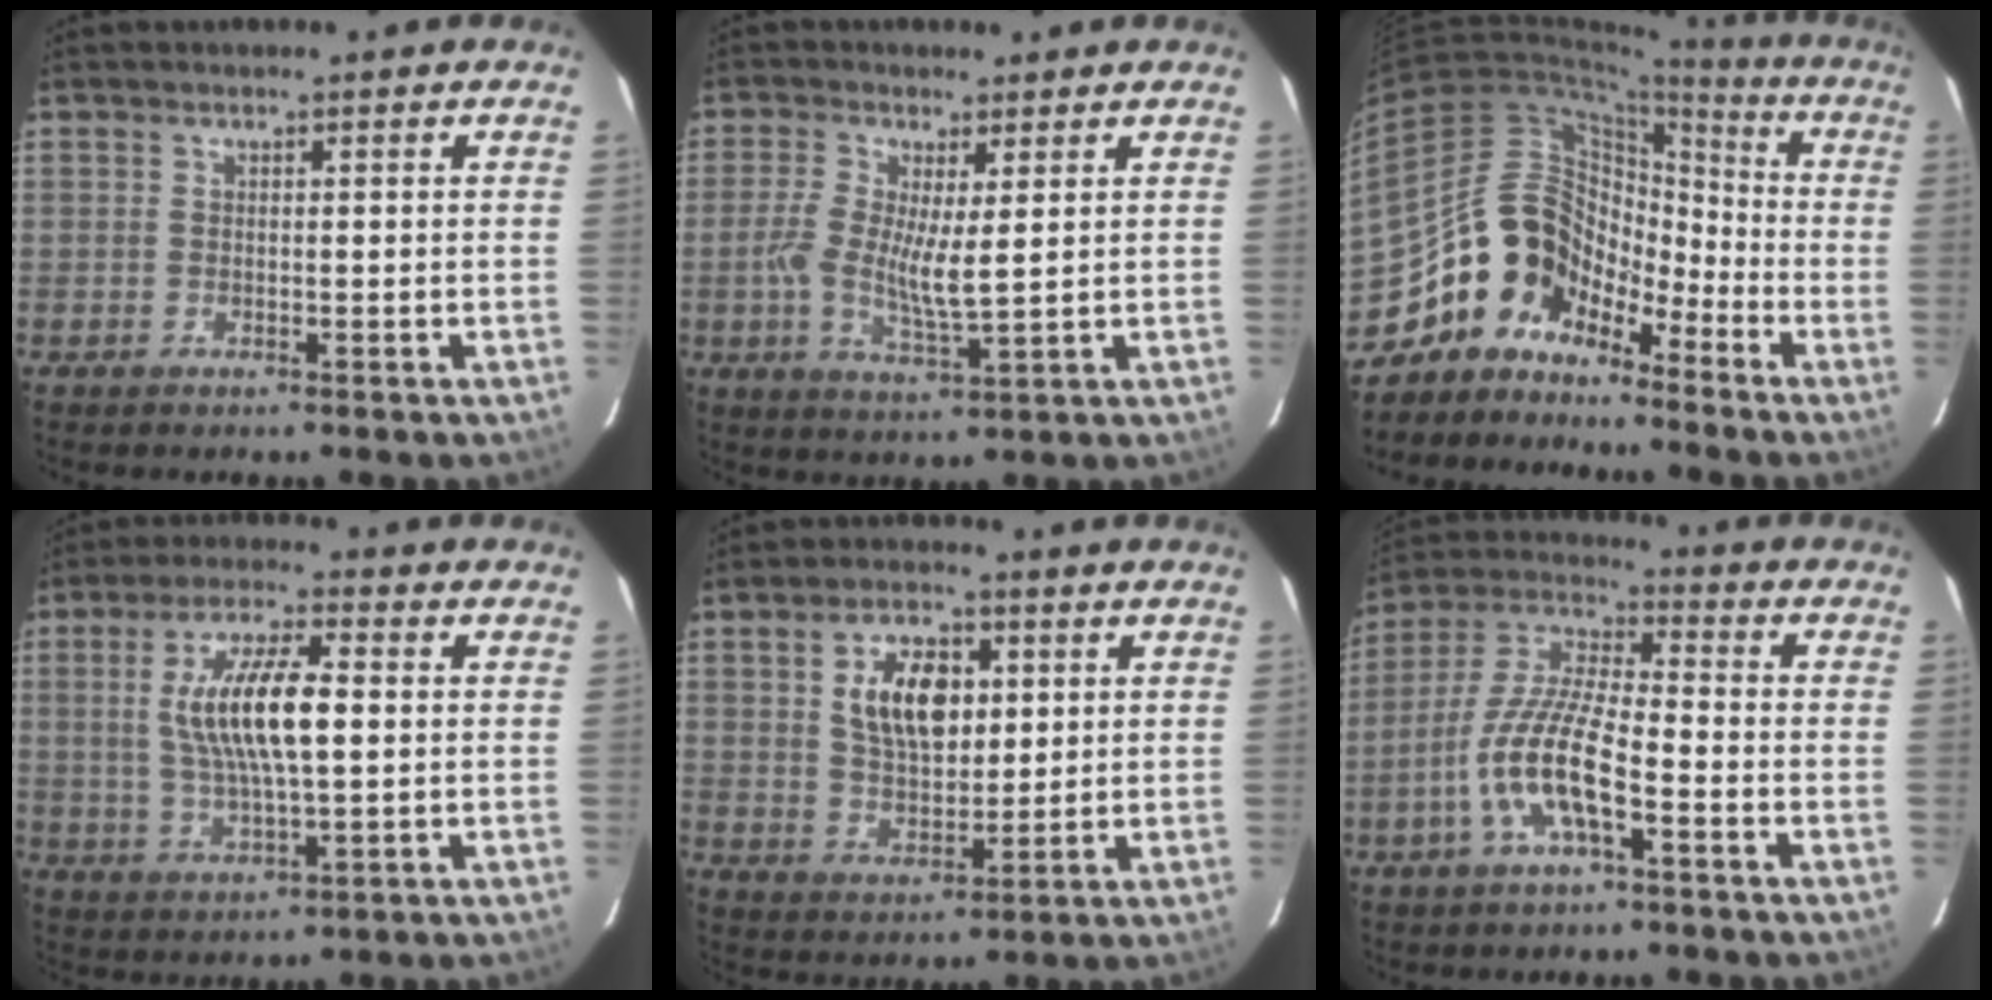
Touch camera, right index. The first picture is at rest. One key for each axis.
{"total": 7.0, "fx": 0.6, "fy": 1.9, "fz": 6.7, "tx": -0.145, "ty": -0.005, "tz": 0.007}
{"total": 11.4, "fx": -8.6, "fy": 7.1, "fz": 2.6, "tx": -0.041, "ty": 0.039, "tz": -0.171}
{"total": 12.0, "fx": 1.3, "fy": 3.2, "fz": 11.5, "tx": -0.224, "ty": 0.004, "tz": 0.029}
{"total": 10.5, "fx": 2.9, "fy": 5.8, "fz": 8.3, "tx": -0.151, "ty": 0.012, "tz": 0.057}
{"total": 12.4, "fx": -5.1, "fy": 3.2, "fz": 10.9, "tx": -0.231, "ty": -0.001, "tz": -0.101}